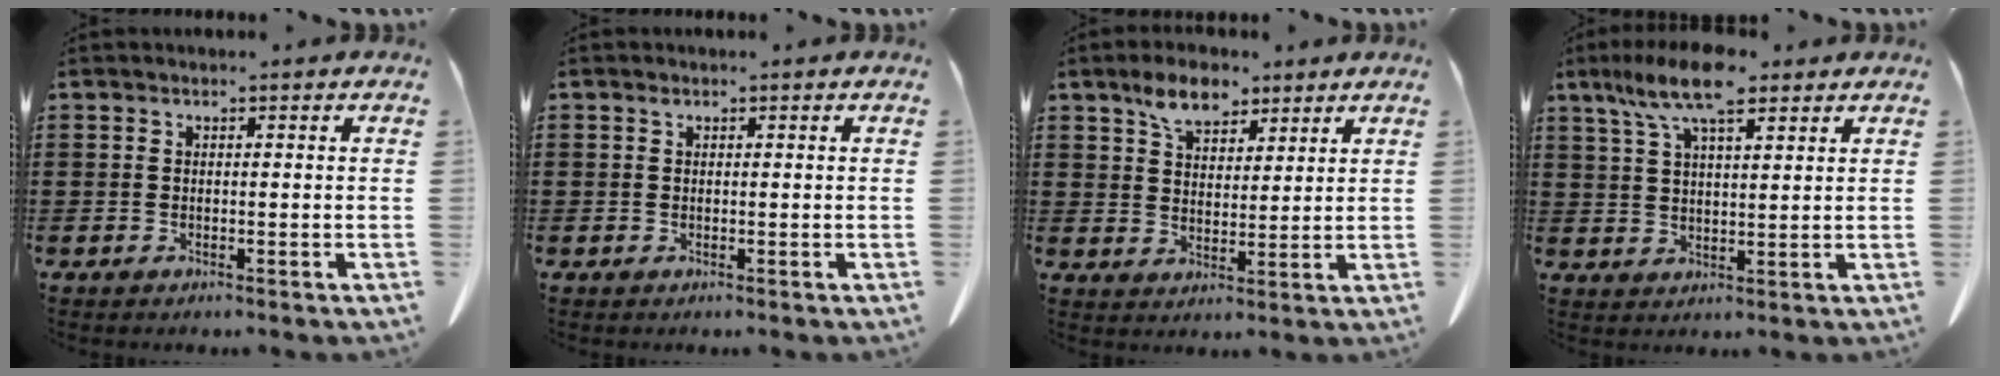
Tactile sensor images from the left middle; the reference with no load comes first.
{"total": 0.7, "force": [0.4, 0.5, 0.2], "torque": [-0.007, 0.002, 0.008]}
{"total": 6.6, "force": [4.9, 3.3, 3.0], "torque": [-0.066, -0.002, 0.089]}
{"total": 10.2, "force": [6.8, 3.0, 7.0], "torque": [-0.142, -0.008, 0.121]}